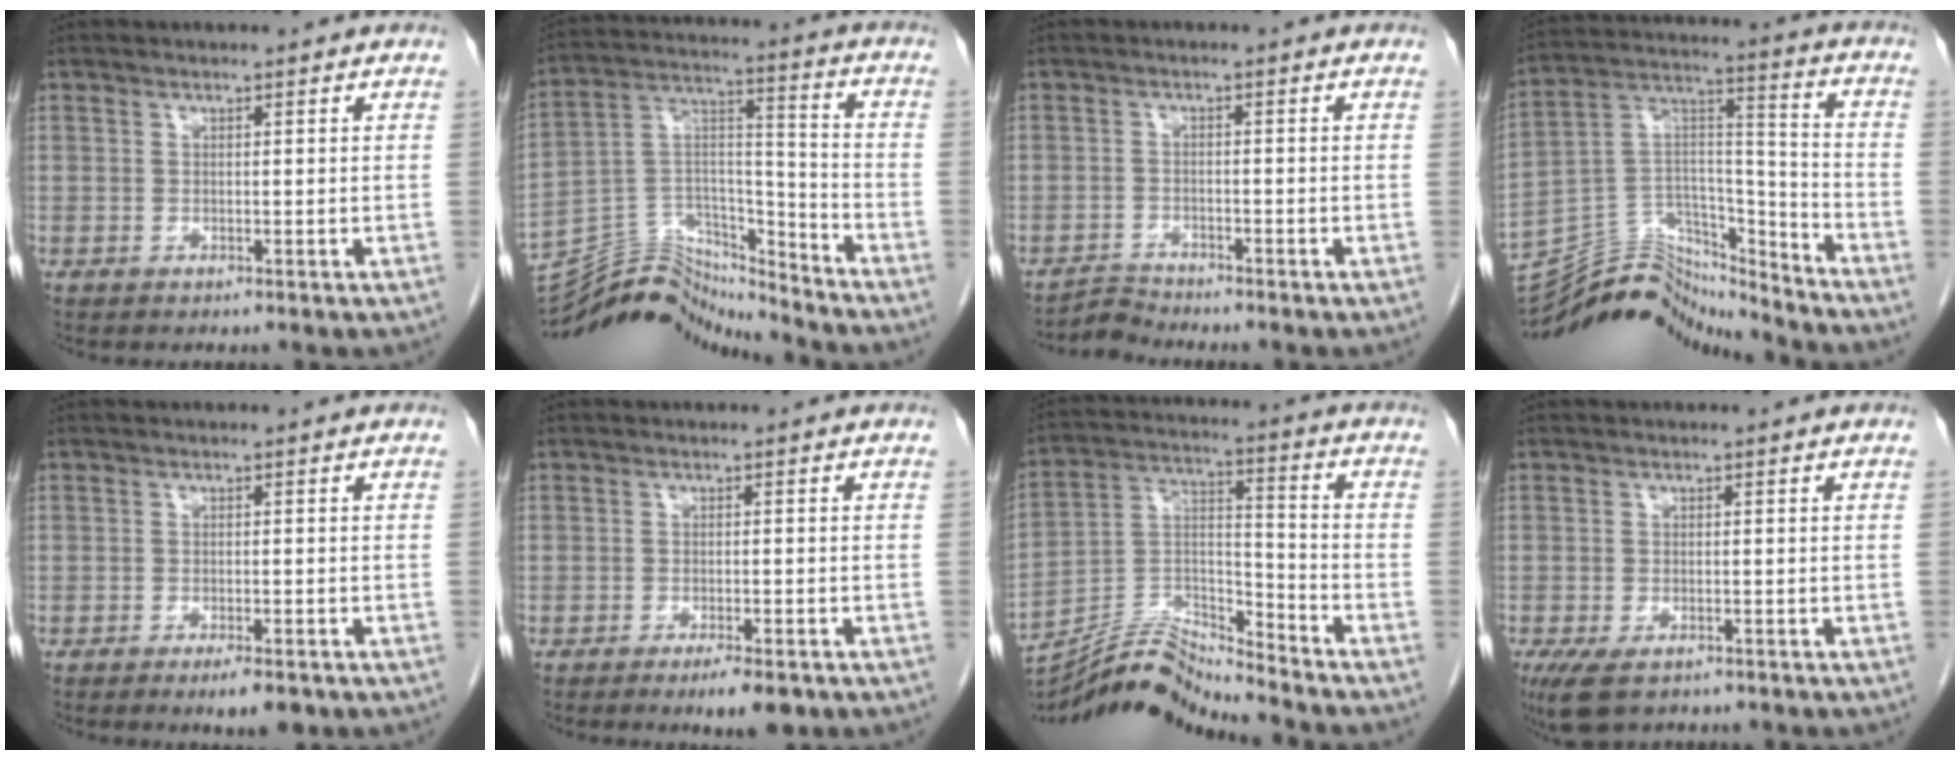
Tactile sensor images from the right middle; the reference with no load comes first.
{"total": 13.7, "force": [-13.6, 1.6, 0.5], "torque": [-0.012, 0.062, -0.243]}
{"total": 2.4, "force": [-2.2, -0.4, -0.9], "torque": [0.021, -0.015, -0.040]}
{"total": 15.3, "force": [-15.1, 2.6, 1.2], "torque": [-0.018, 0.070, -0.261]}
{"total": 3.5, "force": [-2.3, 0.7, 2.6], "torque": [-0.036, -0.006, -0.029]}
{"total": 4.2, "force": [-2.7, 0.8, 3.1], "torque": [-0.047, -0.008, -0.035]}
{"total": 12.3, "force": [-12.1, -1.2, 1.4], "torque": [-0.029, 0.040, -0.226]}
{"total": 5.4, "force": [-3.6, 2.4, 3.2], "torque": [-0.063, -0.011, -0.059]}